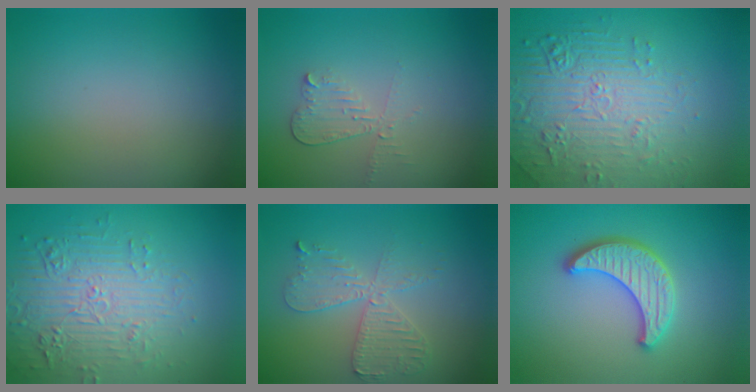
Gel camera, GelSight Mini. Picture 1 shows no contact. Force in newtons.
{"total": 2.1, "press": 2.0, "slide": 0.5}
{"total": 4.9, "press": 4.5, "slide": 2.0}
{"total": 4.8, "press": 4.2, "slide": 2.4}
{"total": 4.0, "press": 3.5, "slide": 2.0}
{"total": 3.8, "press": 3.7, "slide": 0.9}